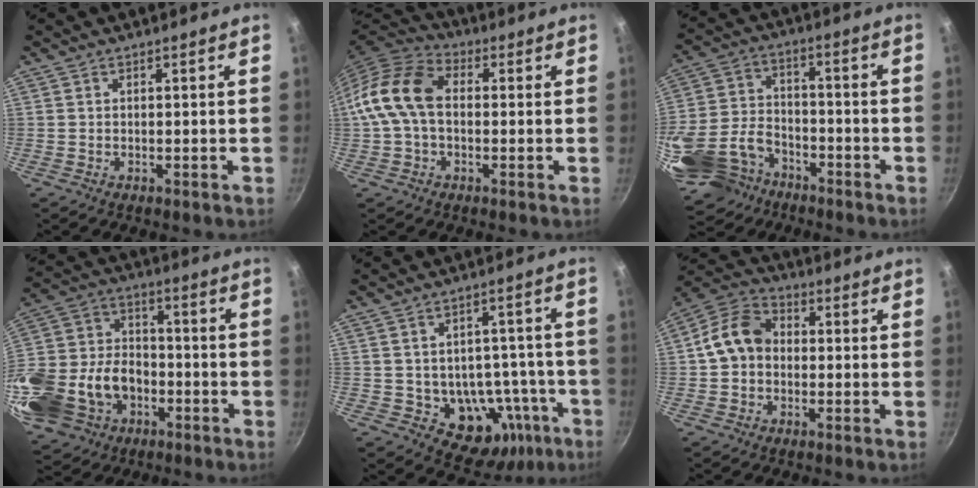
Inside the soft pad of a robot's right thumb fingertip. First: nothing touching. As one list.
[{"total": 12.5, "force": [0.3, 8.6, 9.1], "torque": [-0.155, 0.032, -0.015]}, {"total": 20.4, "force": [-11.3, 13.7, 10.1], "torque": [-0.212, 0.041, -0.209]}, {"total": 27.0, "force": [-8.9, 20.0, 15.8], "torque": [-0.334, 0.042, -0.142]}, {"total": 15.1, "force": [-4.8, 11.5, 8.6], "torque": [-0.066, 0.031, -0.043]}, {"total": 9.8, "force": [0.0, 7.8, 5.9], "torque": [-0.081, 0.027, -0.020]}]